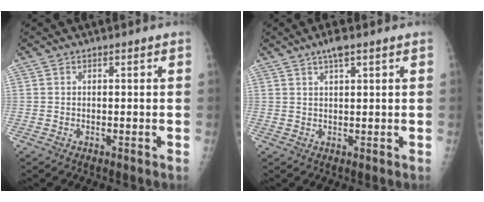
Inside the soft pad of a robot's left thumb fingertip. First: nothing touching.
{"total": 3.3, "force": [2.3, 1.0, 2.2], "torque": [-0.030, -0.003, 0.038]}